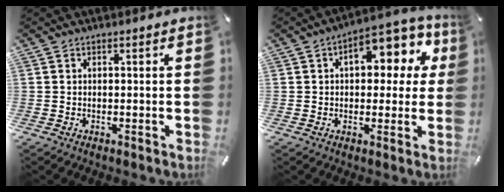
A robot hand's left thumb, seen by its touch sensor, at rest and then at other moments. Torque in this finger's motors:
{"motor_torque": [1.84, 1.86, 0.72, -0.56, 0.20]}